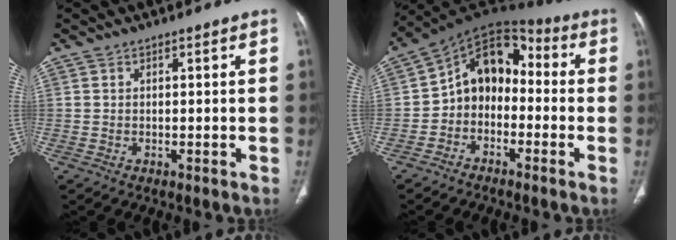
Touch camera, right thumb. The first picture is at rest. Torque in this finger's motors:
{"motor_torque": [1.40, 1.52, 0.48, -0.16, 0.08]}